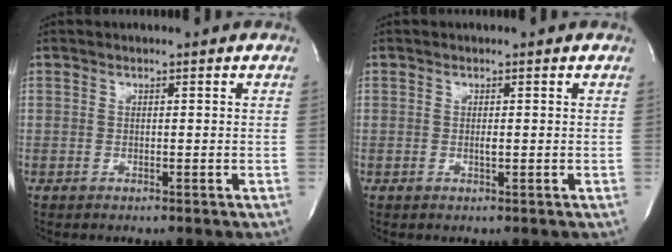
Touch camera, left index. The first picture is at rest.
{"total": 0.6, "force": [0.0, 0.0, 0.6], "torque": [-0.015, -0.003, -0.001]}